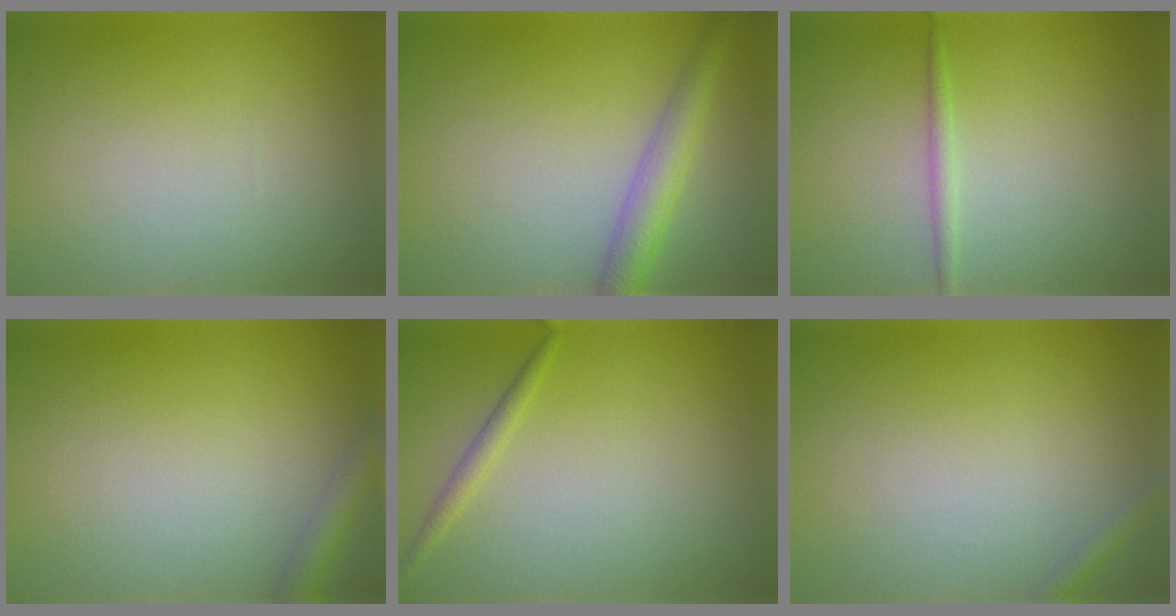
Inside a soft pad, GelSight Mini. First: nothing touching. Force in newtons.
{"total": 3.6, "press": 3.6, "slide": 0.1}
{"total": 1.1, "press": 1.1, "slide": 0.0}
{"total": 2.1, "press": 2.1, "slide": 0.1}
{"total": 1.1, "press": 1.1, "slide": 0.1}
{"total": 1.0, "press": 1.0, "slide": 0.0}